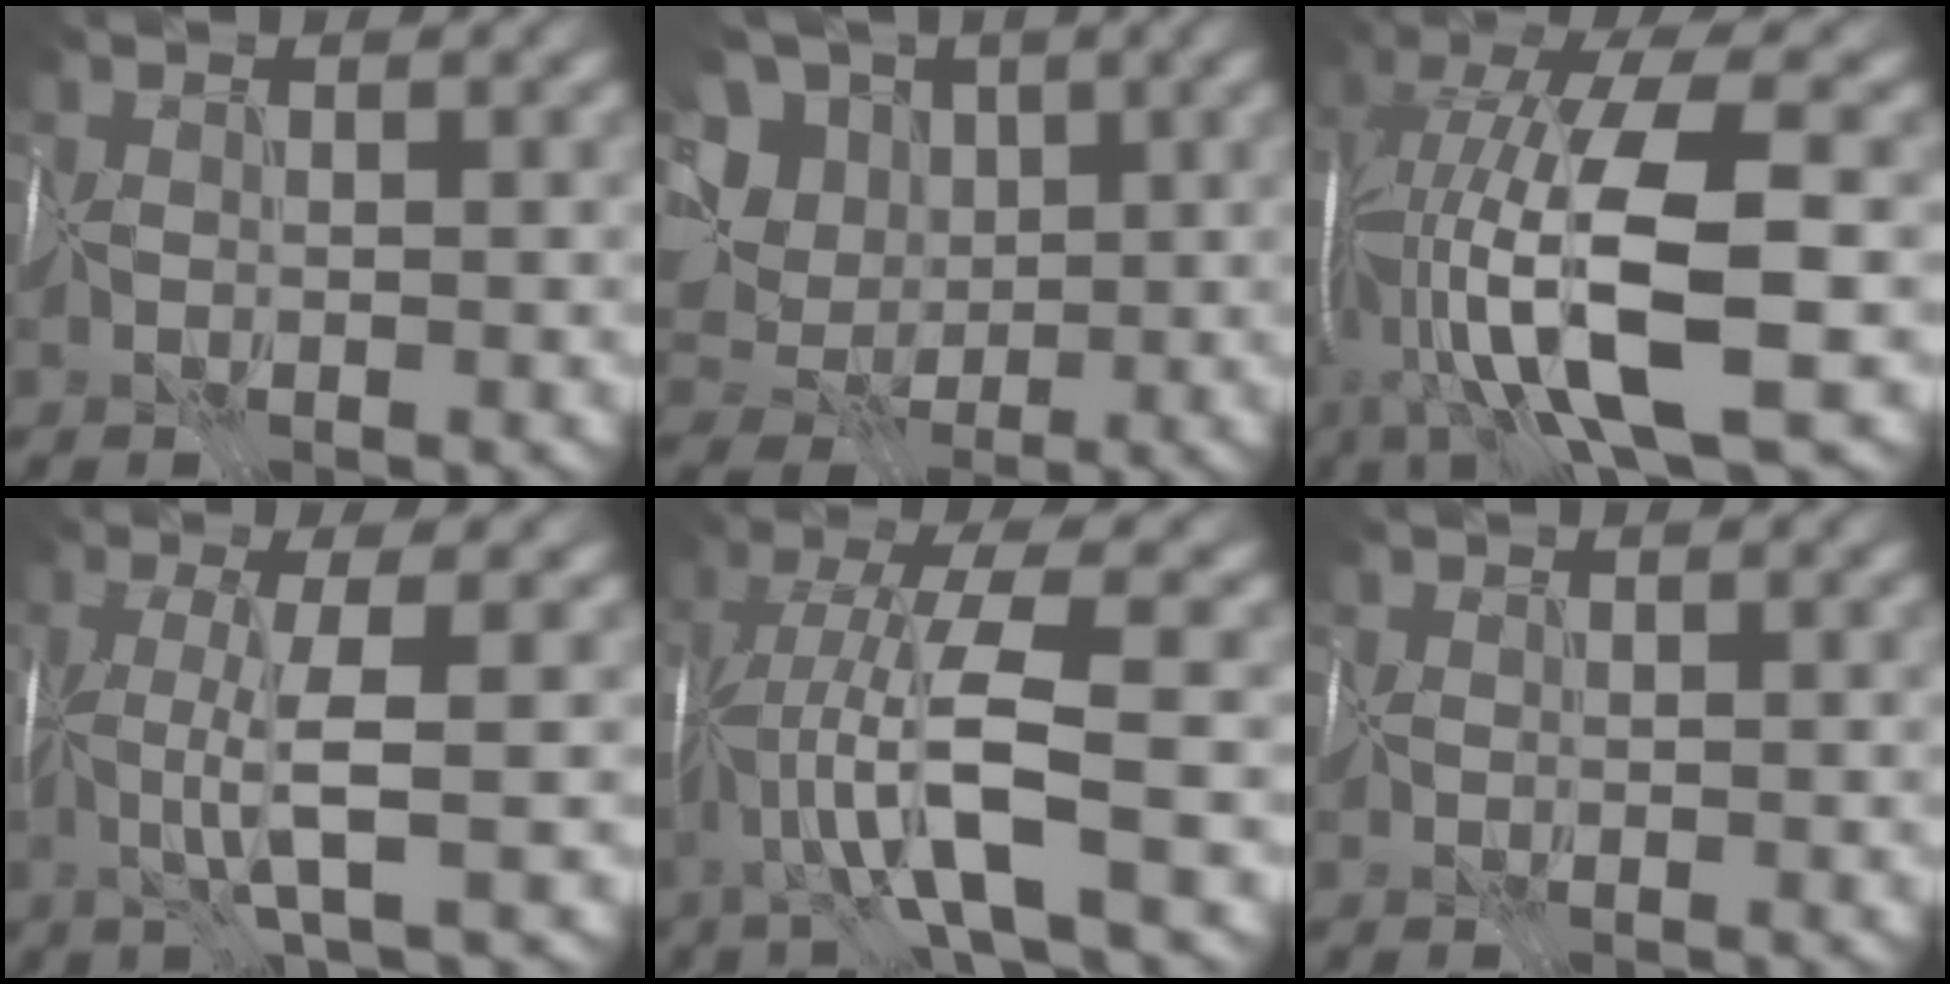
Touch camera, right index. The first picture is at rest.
{"total": 9.6, "force": [1.9, 8.1, 4.6], "torque": [-0.094, 0.016, 0.011]}
{"total": 13.5, "force": [-2.6, 3.3, 12.8], "torque": [-0.232, 0.003, -0.042]}
{"total": 3.0, "force": [-0.5, -1.0, 2.8], "torque": [-0.047, -0.012, -0.011]}
{"total": 6.2, "force": [-2.5, -0.5, 5.7], "torque": [-0.097, 0.009, -0.053]}
{"total": 0.6, "force": [-0.1, 0.6, 0.2], "torque": [-0.002, -0.002, -0.005]}